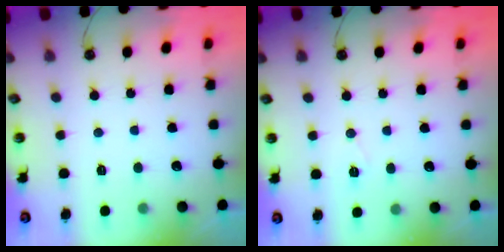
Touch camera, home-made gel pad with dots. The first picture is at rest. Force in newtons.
{"total": 5.7, "press": 3.5, "slide": 4.4}